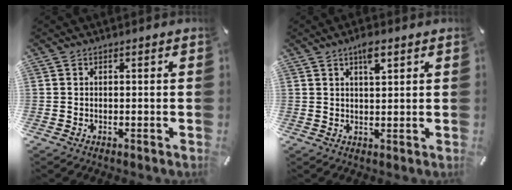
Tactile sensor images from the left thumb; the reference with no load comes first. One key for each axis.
{"total": 4.1, "fx": 2.4, "fy": 1.3, "fz": 3.1, "tx": -0.058, "ty": 0.001, "tz": 0.040}